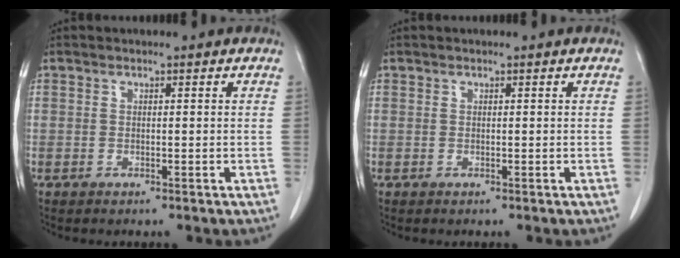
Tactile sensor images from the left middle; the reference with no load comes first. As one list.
[{"total": 0.0}]